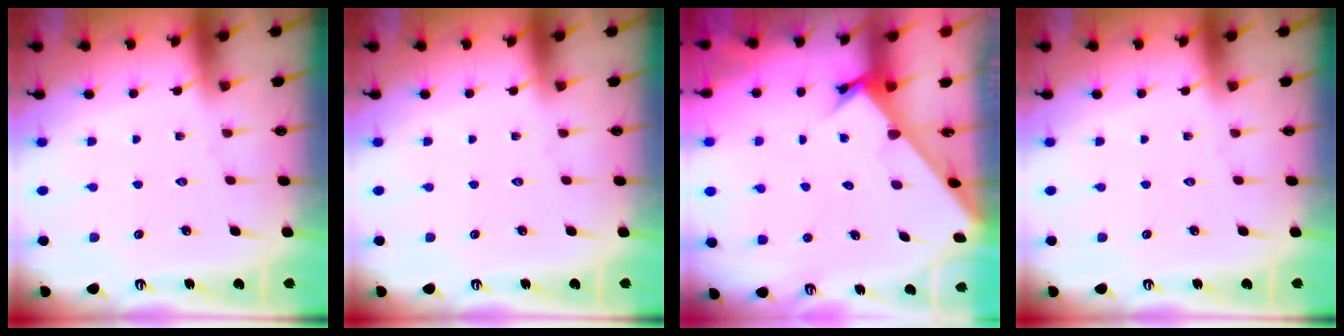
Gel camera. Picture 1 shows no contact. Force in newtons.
{"total": 0.0}
{"total": 2.1, "press": 2.1, "slide": 0.2}
{"total": 0.0}